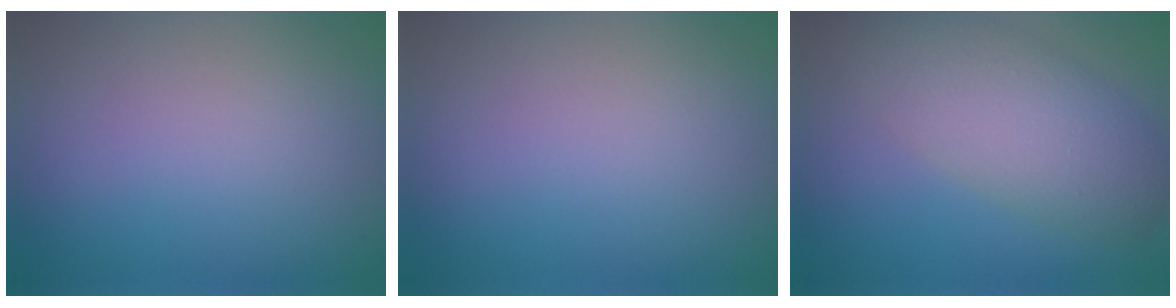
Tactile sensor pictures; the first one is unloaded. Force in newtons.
{"total": 0.0}
{"total": 6.1, "press": 6.1, "slide": 0.4}